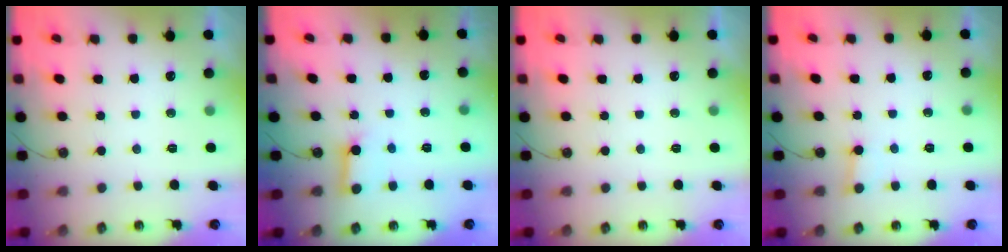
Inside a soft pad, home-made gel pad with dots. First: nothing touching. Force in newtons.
{"total": 6.0, "press": 5.9, "slide": 0.6}
{"total": 0.0}
{"total": 2.2, "press": 2.2, "slide": 0.1}